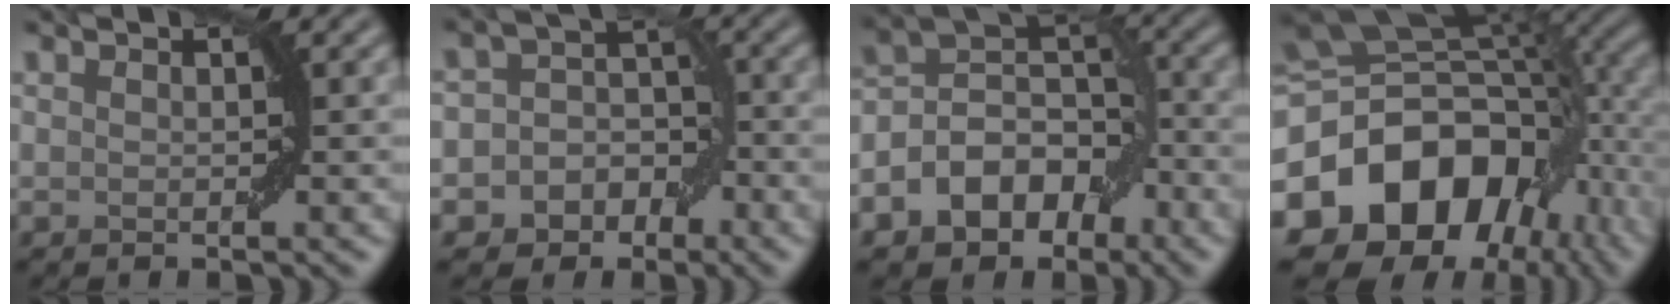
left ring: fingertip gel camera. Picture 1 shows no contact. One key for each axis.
{"total": 6.5, "fx": -2.9, "fy": 5.6, "fz": 1.7, "tx": -0.002, "ty": 0.019, "tz": -0.063}
{"total": 7.9, "fx": -3.8, "fy": 5.3, "fz": 4.4, "tx": -0.066, "ty": 0.009, "tz": -0.080}
{"total": 17.5, "fx": -5.3, "fy": 12.7, "fz": 10.8, "tx": -0.210, "ty": -0.021, "tz": -0.084}